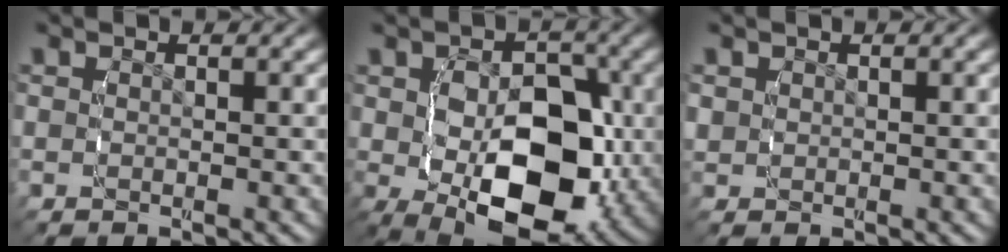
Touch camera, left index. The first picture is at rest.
{"total": 9.9, "force": [-2.4, 5.7, 7.7], "torque": [-0.128, -0.030, -0.027]}
{"total": 1.2, "force": [0.4, 1.2, 0.2], "torque": [-0.012, -0.006, 0.013]}